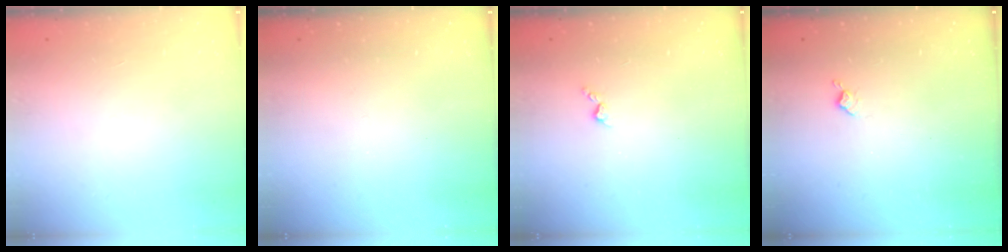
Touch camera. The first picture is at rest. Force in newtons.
{"total": 0.0}
{"total": 2.8, "press": 2.8, "slide": 0.5}
{"total": 4.1, "press": 4.0, "slide": 0.7}